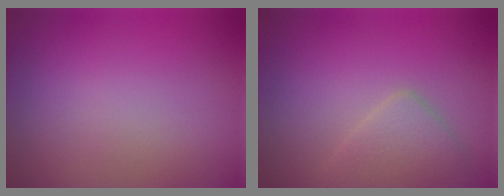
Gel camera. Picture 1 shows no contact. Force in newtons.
{"total": 2.8, "press": 2.8, "slide": 0.1}